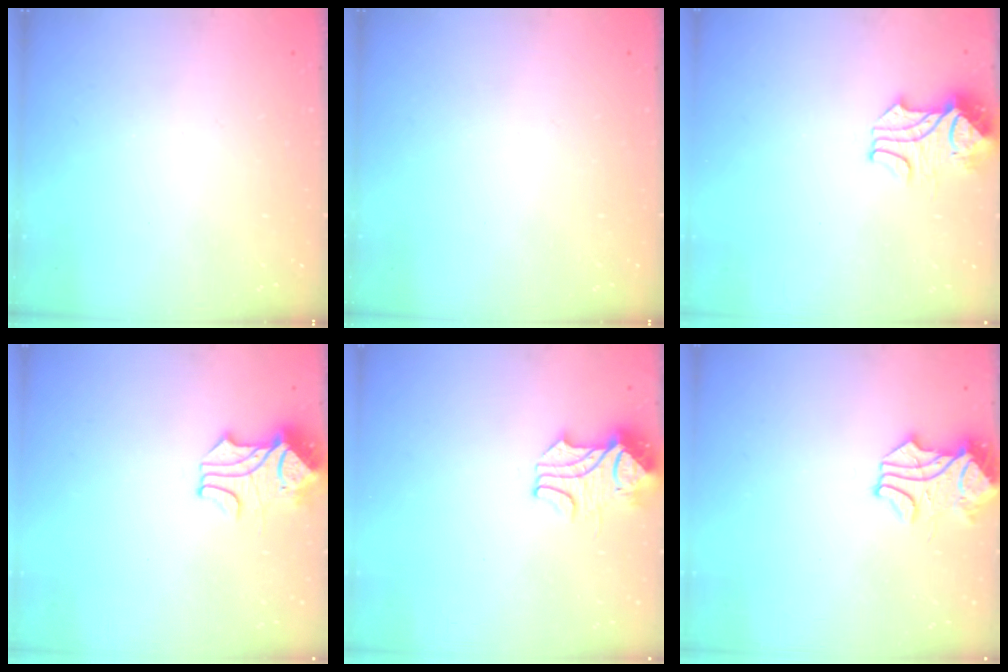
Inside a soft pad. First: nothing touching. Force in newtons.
{"total": 0.0}
{"total": 2.1, "press": 2.0, "slide": 0.7}
{"total": 1.8, "press": 1.3, "slide": 1.1}
{"total": 2.4, "press": 2.2, "slide": 1.0}
{"total": 1.7, "press": 1.5, "slide": 0.8}